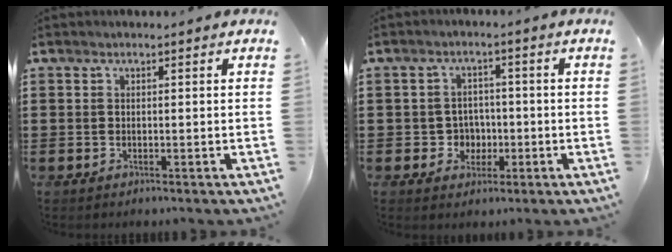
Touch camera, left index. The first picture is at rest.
{"total": 3.8, "force": [-0.8, 3.5, 1.2], "torque": [-0.035, 0.004, -0.018]}